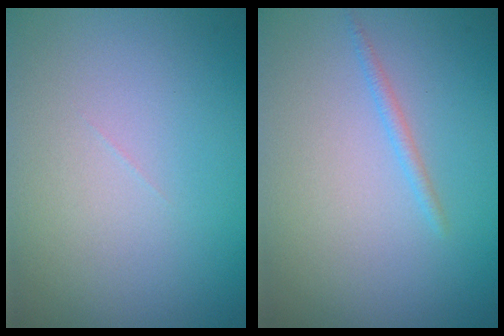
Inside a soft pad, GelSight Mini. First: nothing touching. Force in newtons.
{"total": 0.8, "press": 0.8, "slide": 0.1}